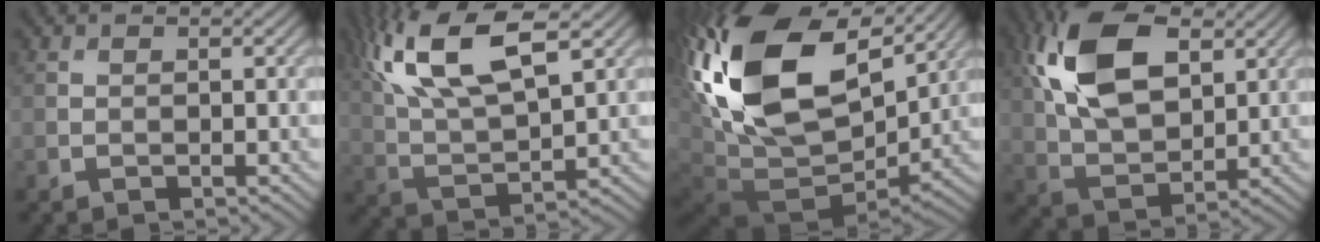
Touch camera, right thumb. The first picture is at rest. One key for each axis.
{"total": 14.8, "fx": 7.2, "fy": 5.5, "fz": 11.7, "tx": -0.264, "ty": 0.021, "tz": 0.134}
{"total": 20.3, "fx": 6.1, "fy": 12.4, "fz": 14.8, "tx": -0.329, "ty": 0.011, "tz": 0.123}
{"total": 13.9, "fx": 5.0, "fy": 7.8, "fz": 10.4, "tx": -0.242, "ty": 0.017, "tz": 0.096}